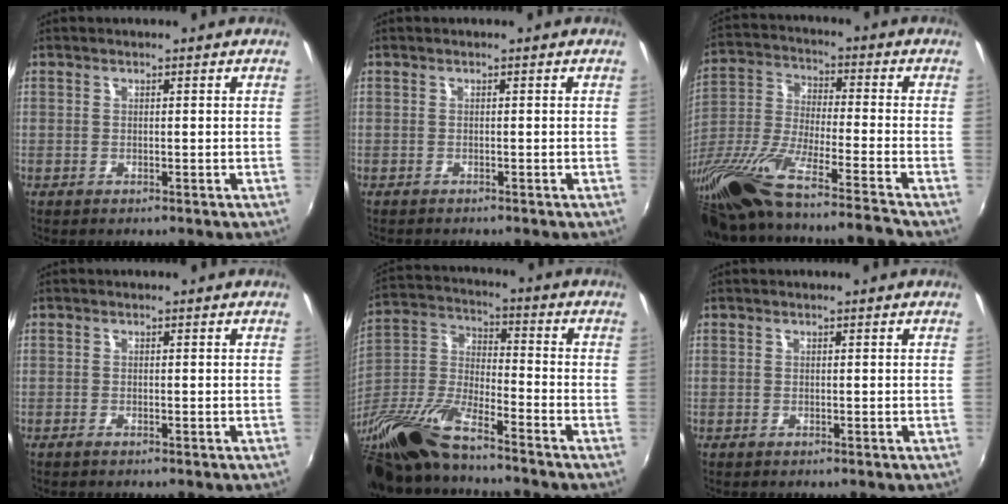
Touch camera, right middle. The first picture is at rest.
{"total": 0.7, "force": [-0.7, -0.1, 0.1], "torque": [-0.001, -0.004, -0.011]}
{"total": 22.9, "force": [-18.2, -0.3, 13.8], "torque": [-0.244, -0.075, -0.328]}
{"total": 0.7, "force": [-0.6, 0.0, 0.3], "torque": [-0.005, -0.003, -0.014]}
{"total": 17.1, "force": [-13.0, 3.3, 10.6], "torque": [-0.230, -0.031, -0.263]}
{"total": 0.0}